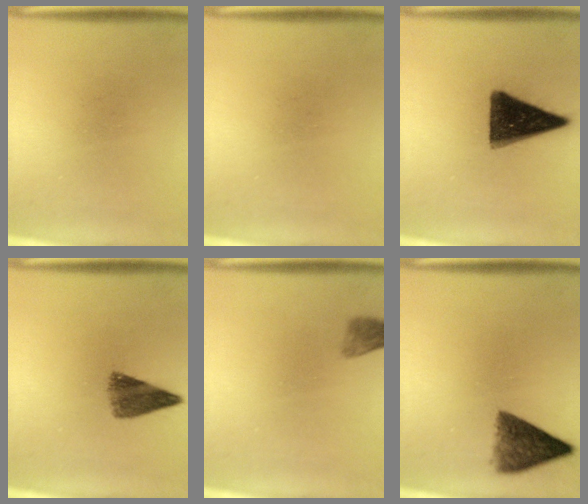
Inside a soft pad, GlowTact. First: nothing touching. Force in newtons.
{"total": 0.0}
{"total": 14.7}
{"total": 5.7}
{"total": 2.1}
{"total": 6.9}